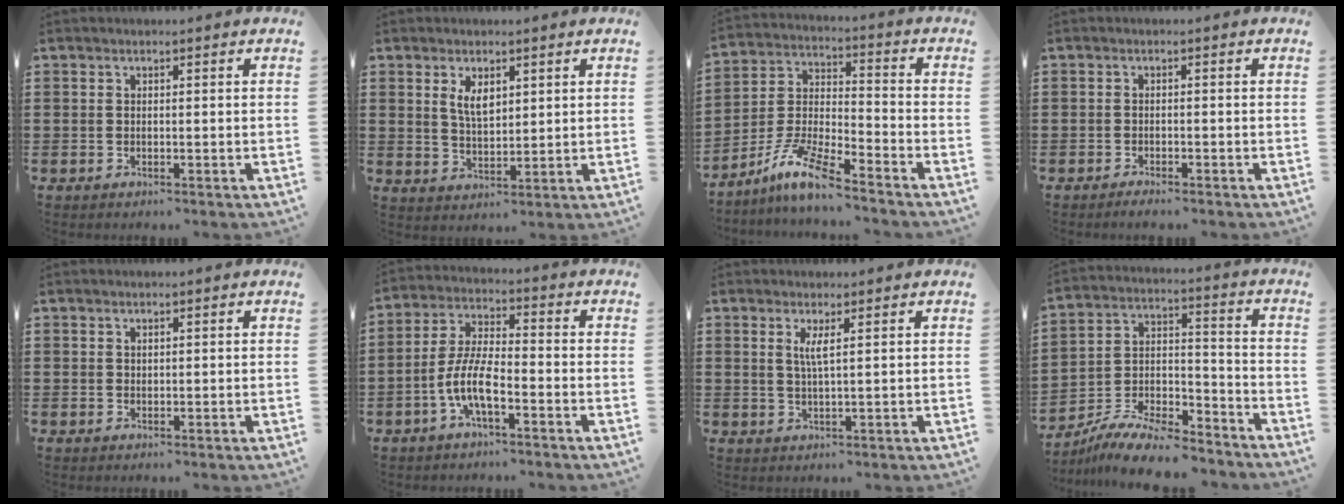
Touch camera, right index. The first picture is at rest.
{"total": 4.1, "force": [1.8, 2.0, 3.1], "torque": [-0.058, 0.002, 0.030]}
{"total": 9.1, "force": [-7.4, 0.7, 5.3], "torque": [-0.122, -0.004, -0.148]}
{"total": 1.1, "force": [-1.1, 0.0, 0.2], "torque": [-0.008, -0.002, -0.021]}
{"total": 0.6, "force": [0.4, 0.4, 0.2], "torque": [-0.004, 0.002, 0.008]}
{"total": 7.6, "force": [-3.4, 2.3, 6.4], "torque": [-0.154, -0.008, -0.070]}
{"total": 2.5, "force": [0.9, 0.1, 2.3], "torque": [-0.049, -0.003, 0.013]}
{"total": 10.8, "force": [-9.6, 2.1, 4.4], "torque": [-0.077, 0.029, -0.185]}